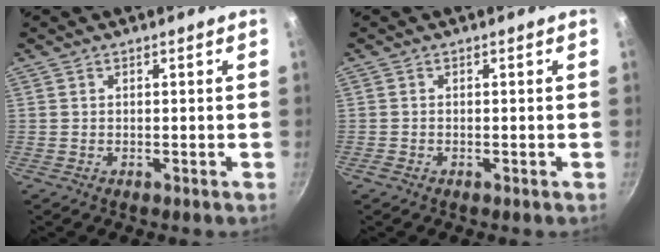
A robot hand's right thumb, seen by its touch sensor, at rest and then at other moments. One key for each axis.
{"total": 0.0}